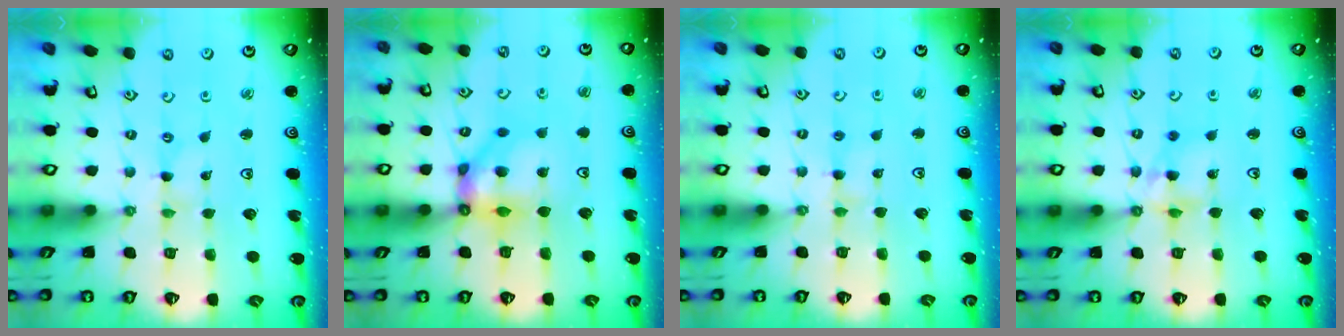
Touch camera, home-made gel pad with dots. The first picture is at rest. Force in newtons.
{"total": 10.6, "press": 10.6, "slide": 1.3}
{"total": 2.4, "press": 2.4, "slide": 0.3}
{"total": 9.6, "press": 9.5, "slide": 0.9}